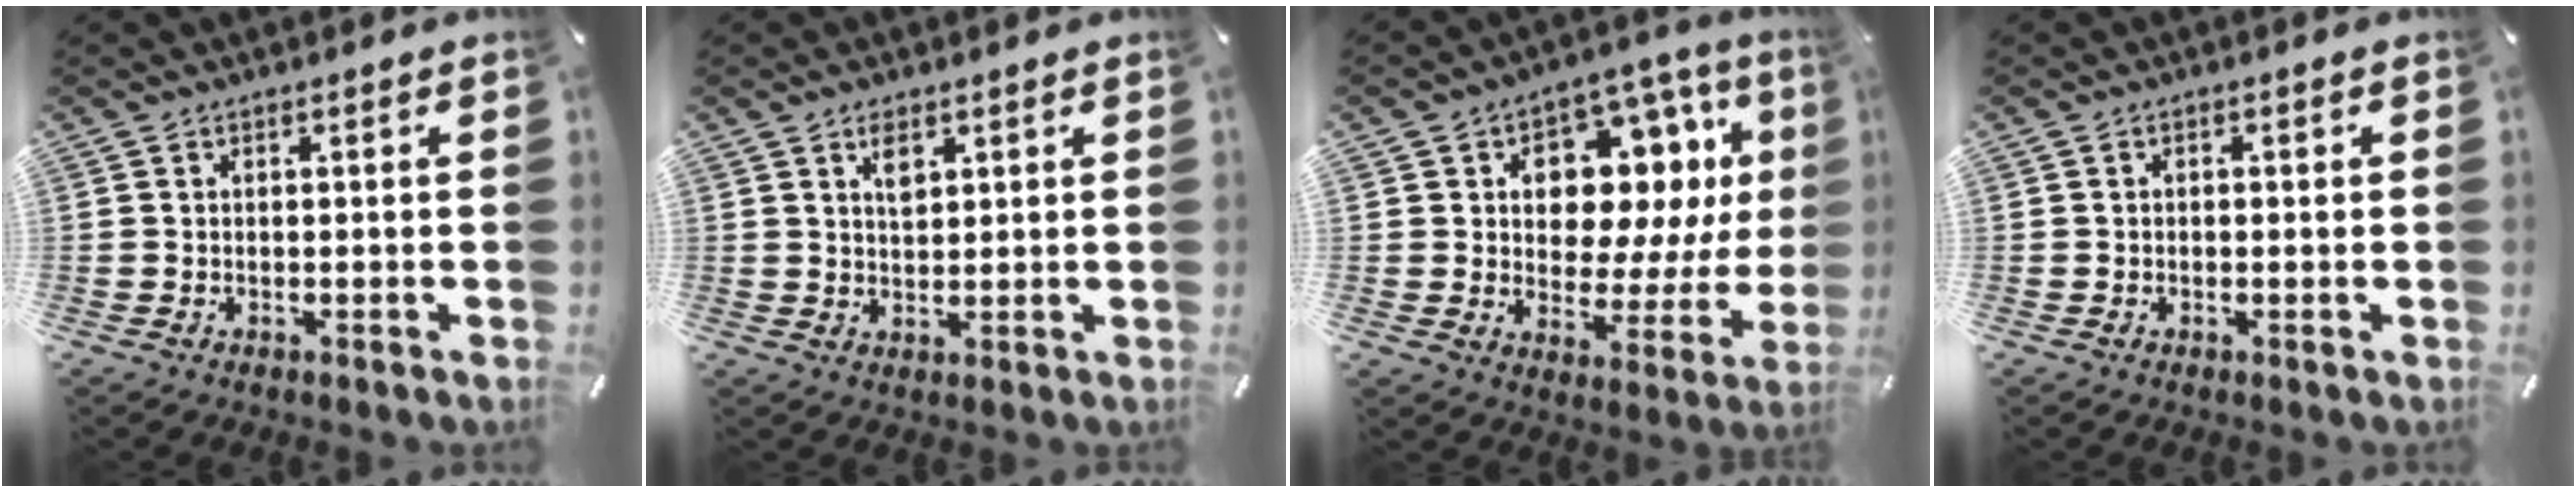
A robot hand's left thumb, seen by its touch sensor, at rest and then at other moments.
{"total": 3.3, "force": [1.8, 1.8, 2.1], "torque": [-0.031, -0.005, 0.029]}
{"total": 14.1, "force": [6.0, 9.4, 8.7], "torque": [-0.123, -0.045, 0.108]}
{"total": 0.7, "force": [-0.3, 0.5, 0.4], "torque": [-0.007, 0.003, -0.006]}